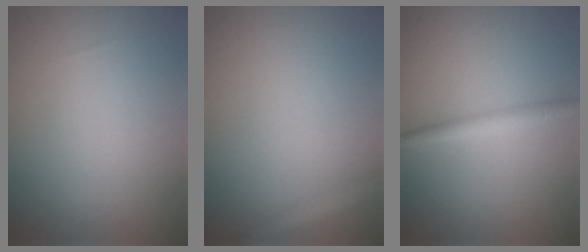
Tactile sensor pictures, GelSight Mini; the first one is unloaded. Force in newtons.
{"total": 2.3, "press": 2.3, "slide": 0.1}
{"total": 1.7, "press": 1.7, "slide": 0.0}